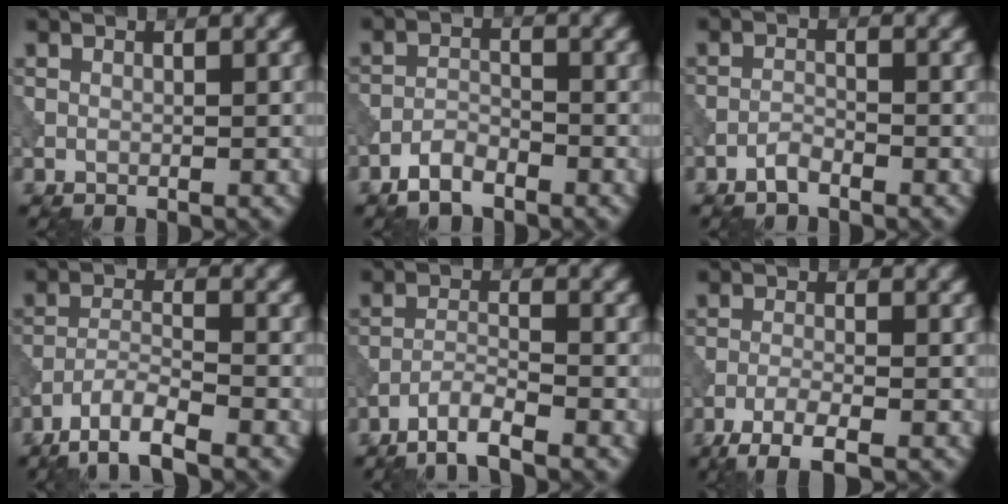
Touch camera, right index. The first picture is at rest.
{"total": 2.5, "force": [-2.0, 1.0, 1.2], "torque": [-0.021, 0.005, -0.042]}
{"total": 1.3, "force": [-1.1, 0.3, 0.6], "torque": [-0.012, 0.004, -0.025]}
{"total": 4.9, "force": [-3.8, 1.0, 2.9], "torque": [-0.054, -0.003, -0.078]}
{"total": 3.1, "force": [-2.5, 0.3, 1.8], "torque": [-0.032, 0.003, -0.057]}
{"total": 3.6, "force": [-2.5, 0.7, 2.5], "torque": [-0.052, -0.004, -0.056]}